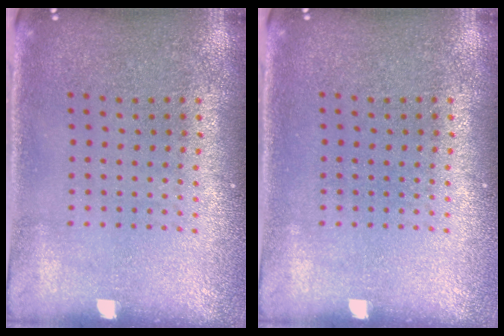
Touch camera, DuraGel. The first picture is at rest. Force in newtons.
{"total": 0.0}